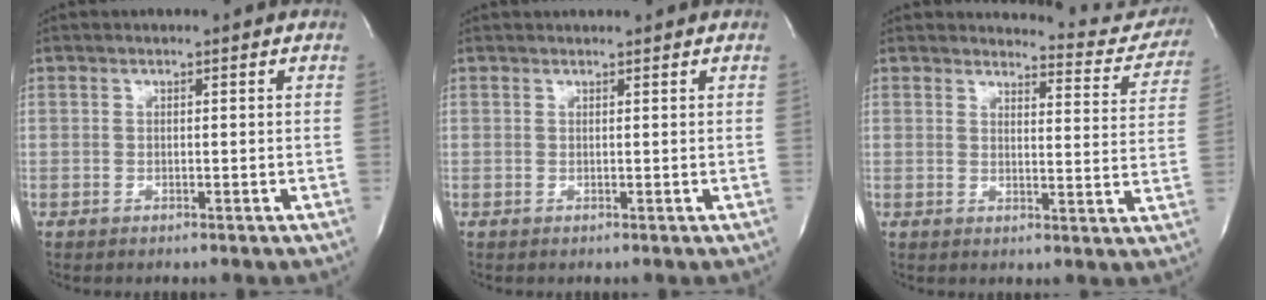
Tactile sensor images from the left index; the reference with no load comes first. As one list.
[{"total": 2.5, "force": [2.4, 0.2, 0.4], "torque": [-0.007, 0.022, 0.033]}, {"total": 10.7, "force": [10.5, 1.7, -0.2], "torque": [0.029, -0.061, 0.097]}]